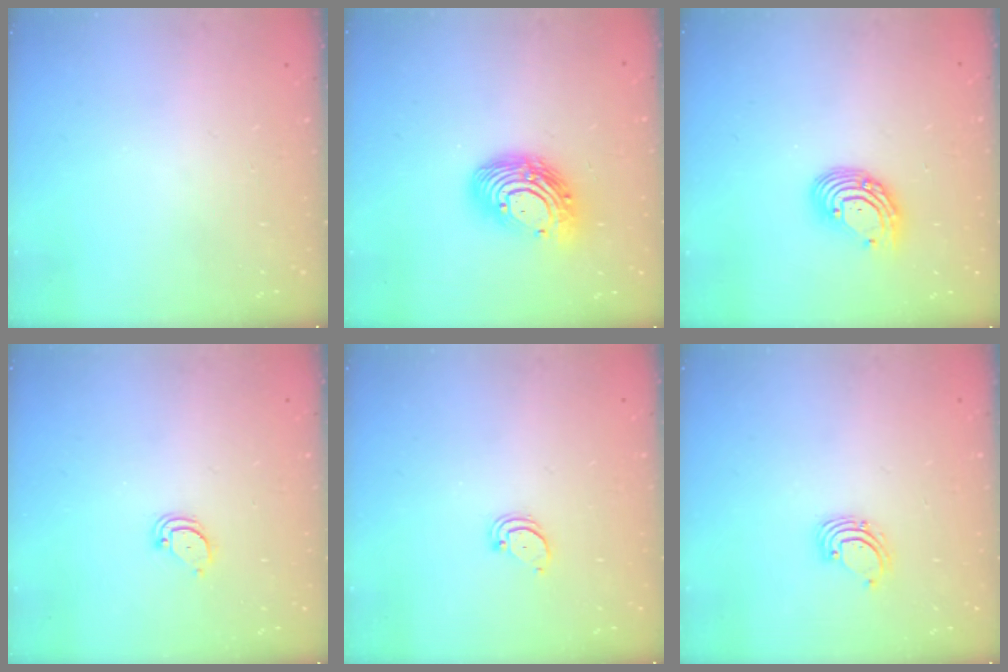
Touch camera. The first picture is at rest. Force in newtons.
{"total": 14.0, "press": 14.0, "slide": 1.1}
{"total": 8.9, "press": 8.8, "slide": 0.8}
{"total": 2.1, "press": 2.1, "slide": 0.2}
{"total": 2.0, "press": 2.0, "slide": 0.2}
{"total": 2.3, "press": 2.3, "slide": 0.2}